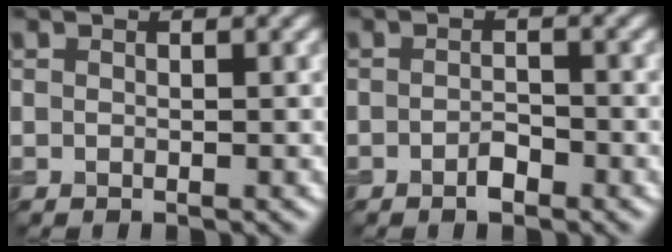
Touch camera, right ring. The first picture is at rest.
{"total": 1.5, "force": [-1.0, 0.6, 1.0], "torque": [-0.018, 0.001, -0.019]}